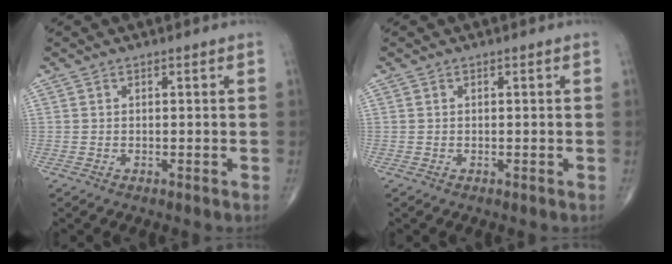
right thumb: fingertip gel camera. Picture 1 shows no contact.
{"total": 0.0}